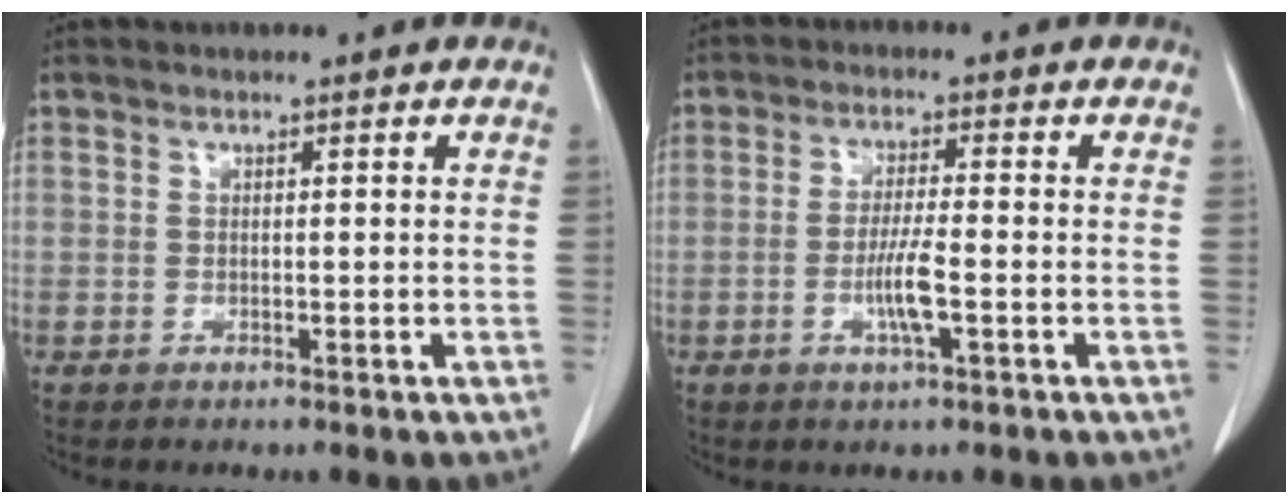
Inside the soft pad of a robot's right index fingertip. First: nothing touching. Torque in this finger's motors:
{"motor_torque": [0.93, -0.18, 0.40, 0.06]}